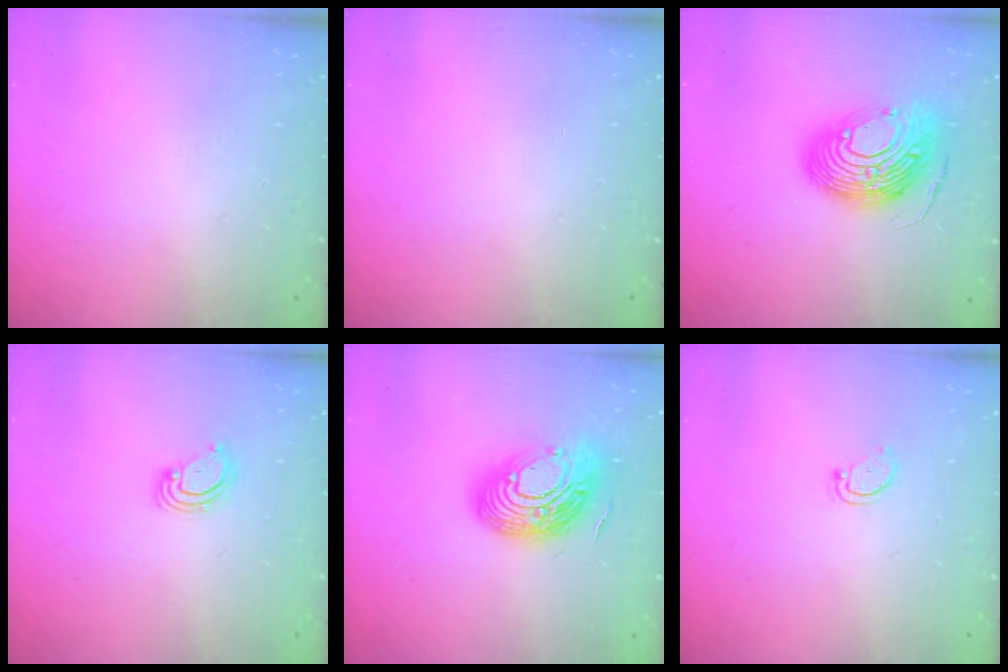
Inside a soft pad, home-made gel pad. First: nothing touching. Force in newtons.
{"total": 0.0}
{"total": 17.0, "press": 16.9, "slide": 1.5}
{"total": 3.0, "press": 2.9, "slide": 0.3}
{"total": 17.5, "press": 17.5, "slide": 1.3}
{"total": 2.3, "press": 2.3, "slide": 0.4}